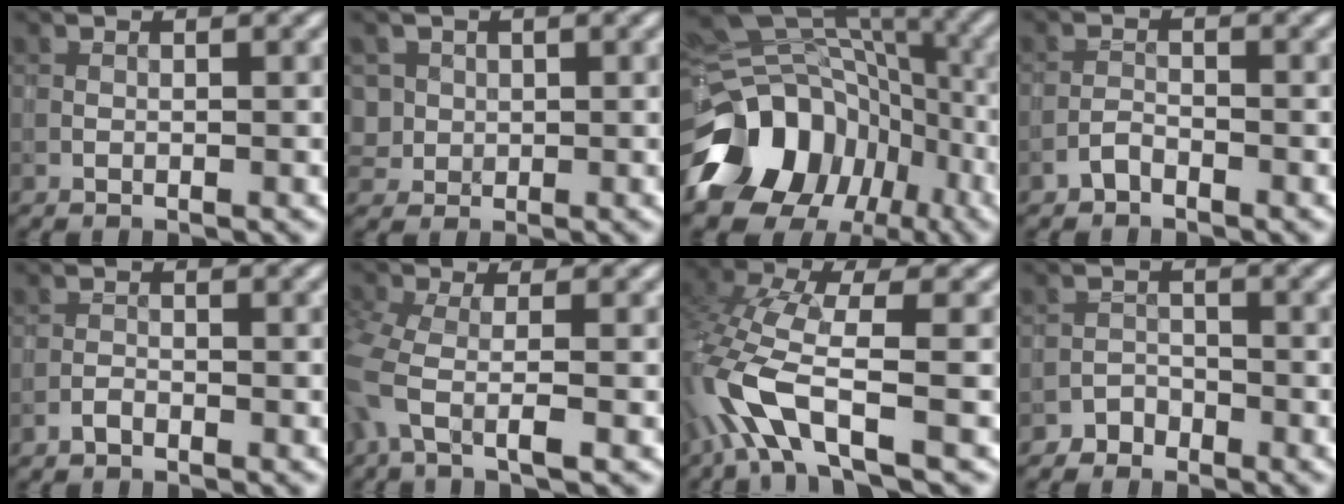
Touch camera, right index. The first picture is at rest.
{"total": 2.8, "force": [0.5, 2.7, 0.6], "torque": [-0.005, 0.005, 0.018]}
{"total": 15.7, "force": [-7.7, 11.7, 7.0], "torque": [-0.140, -0.010, -0.118]}
{"total": 1.1, "force": [-1.0, 0.5, 0.4], "torque": [-0.005, 0.007, -0.022]}
{"total": 0.8, "force": [-0.7, 0.3, 0.3], "torque": [-0.004, 0.004, -0.015]}
{"total": 4.3, "force": [-1.6, 1.5, 3.7], "torque": [-0.088, -0.005, -0.044]}
{"total": 7.7, "force": [-3.0, 2.8, 6.5], "torque": [-0.153, 0.005, -0.073]}
{"total": 1.6, "force": [-1.3, 0.8, -0.2], "torque": [0.011, 0.012, -0.025]}